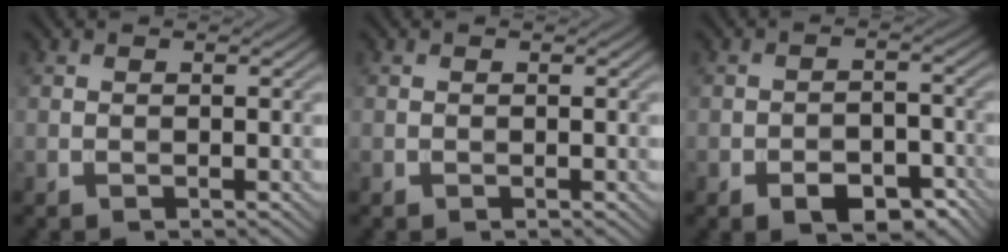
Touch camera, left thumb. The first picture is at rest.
{"total": 0.0}
{"total": 6.3, "force": [-3.6, 3.3, 3.9], "torque": [-0.054, 0.002, -0.052]}